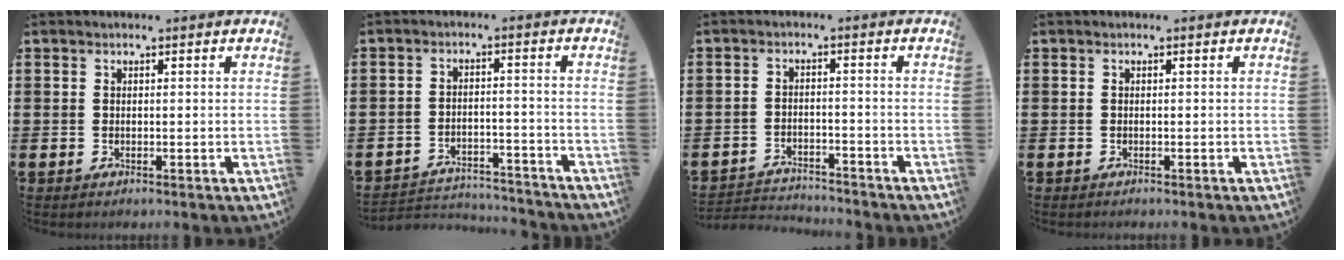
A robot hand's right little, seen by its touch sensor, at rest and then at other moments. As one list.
[{"total": 3.4, "force": [-3.4, 0.6, 0.3], "torque": [-0.010, 0.006, -0.074]}, {"total": 2.6, "force": [-2.5, 0.3, -0.1], "torque": [-0.005, 0.003, -0.056]}, {"total": 0.0}]